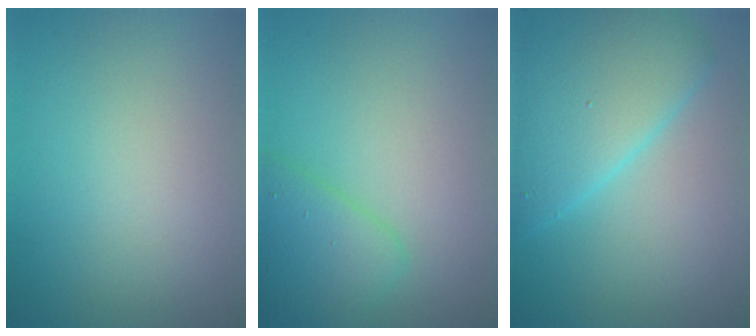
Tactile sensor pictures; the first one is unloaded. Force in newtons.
{"total": 3.3, "press": 3.3, "slide": 0.1}
{"total": 7.1, "press": 7.1, "slide": 0.2}